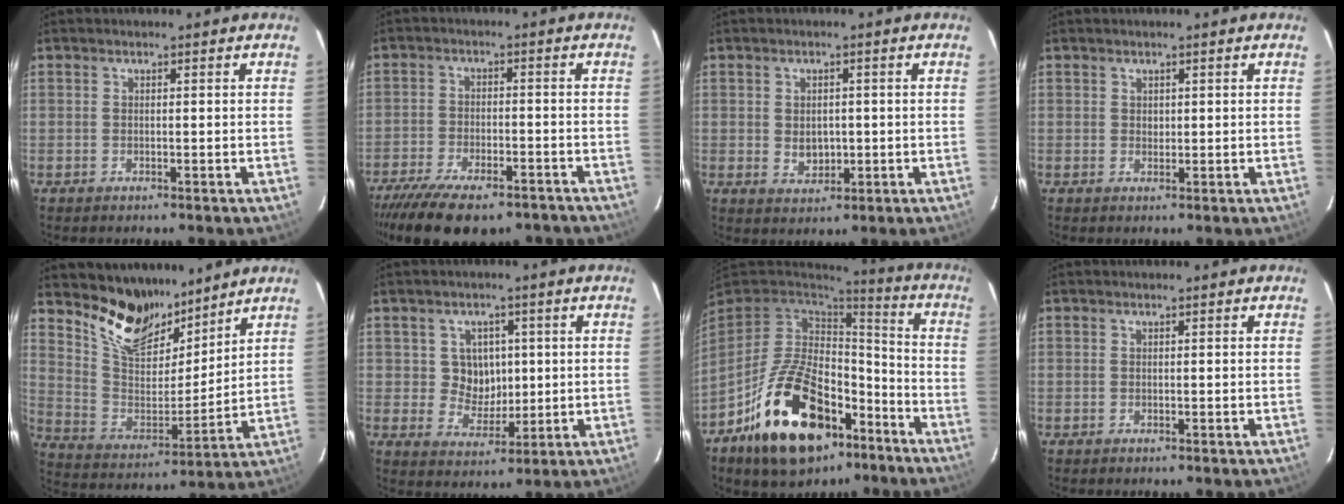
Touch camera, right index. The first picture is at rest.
{"total": 18.3, "force": [-14.2, 6.9, 9.2], "torque": [-0.192, -0.035, -0.209]}
{"total": 4.1, "force": [-0.2, 3.3, 2.5], "torque": [-0.041, -0.003, 0.004]}
{"total": 1.1, "force": [0.5, 1.0, 0.1], "torque": [0.002, 0.002, 0.009]}
{"total": 14.3, "force": [11.6, 6.5, 5.4], "torque": [-0.120, -0.008, 0.219]}
{"total": 6.5, "force": [1.0, 6.2, 2.0], "torque": [-0.035, 0.008, 0.026]}
{"total": 23.9, "force": [-12.6, 13.2, 15.4], "torque": [-0.302, 0.008, -0.190]}
{"total": 0.0}